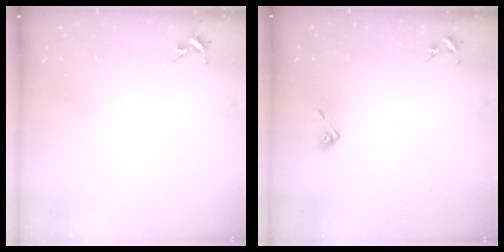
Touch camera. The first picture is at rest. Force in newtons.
{"total": 5.4, "press": 4.9, "slide": 2.3}